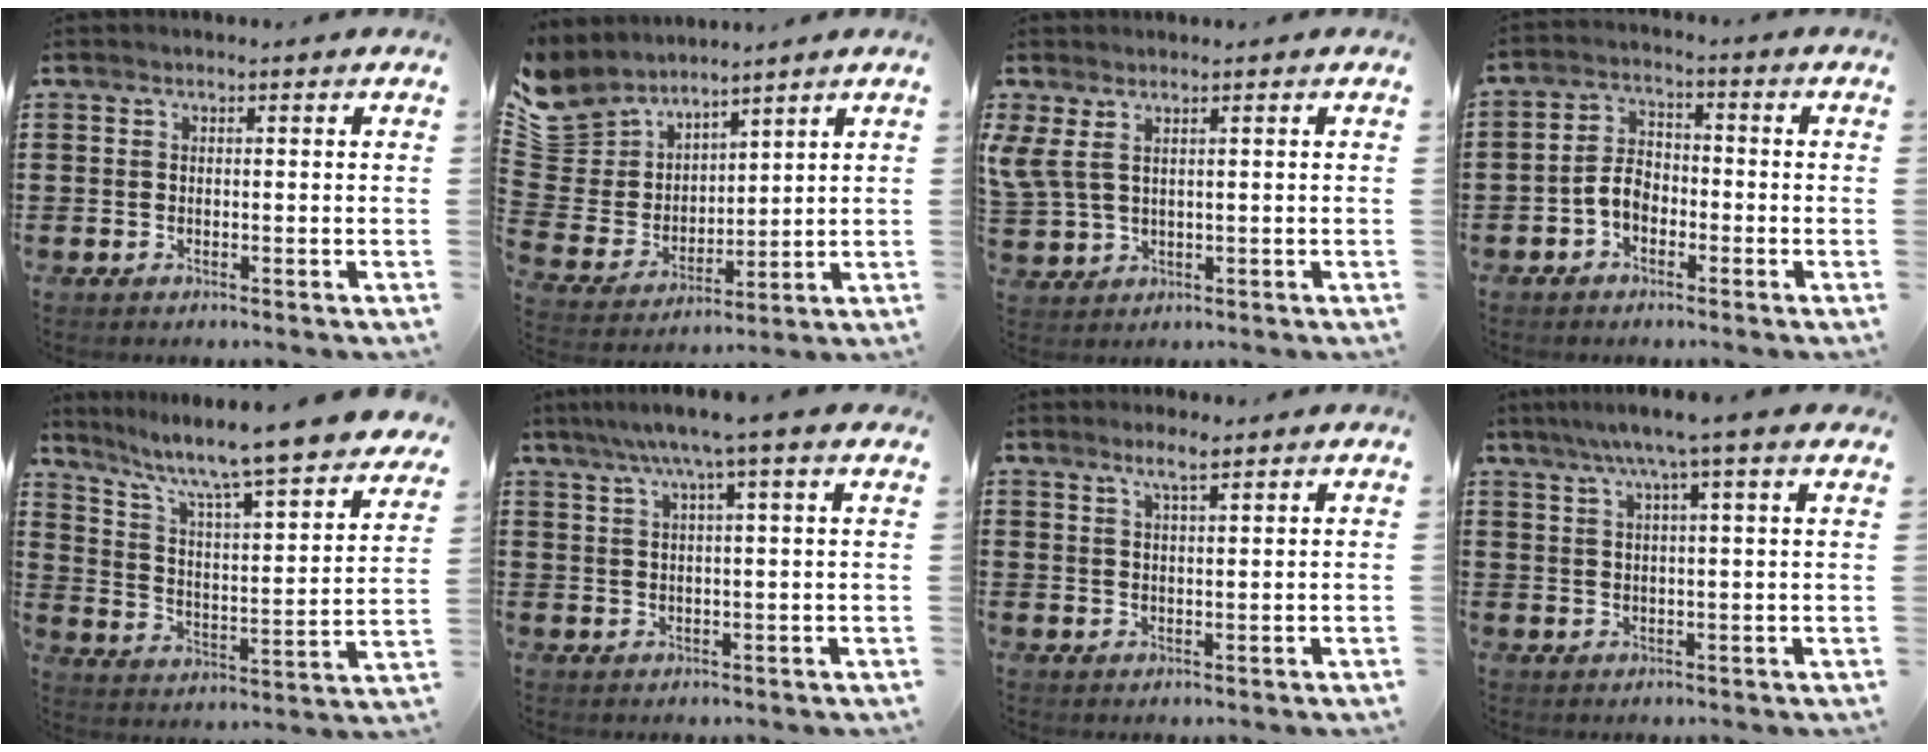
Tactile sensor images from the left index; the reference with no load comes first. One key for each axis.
{"total": 8.0, "fx": 6.7, "fy": 4.2, "fz": -0.5, "tx": -0.045, "ty": -0.052, "tz": 0.131}
{"total": 3.0, "fx": 1.5, "fy": 1.1, "fz": 2.3, "tx": -0.068, "ty": -0.003, "tz": 0.023}
{"total": 4.3, "fx": -2.0, "fy": 2.7, "fz": 2.6, "tx": -0.064, "ty": 0.008, "tz": -0.044}
{"total": 8.1, "fx": 6.9, "fy": -0.3, "fz": 4.2, "tx": -0.111, "ty": -0.062, "tz": 0.107}
{"total": 5.1, "fx": 3.2, "fy": -0.4, "fz": 4.0, "tx": -0.087, "ty": -0.001, "tz": 0.053}
{"total": 2.7, "fx": 2.1, "fy": 0.3, "fz": 1.8, "tx": -0.039, "ty": 0.004, "tz": 0.036}
{"total": 5.0, "fx": 3.4, "fy": -0.5, "fz": 3.7, "tx": -0.081, "ty": -0.003, "tz": 0.057}